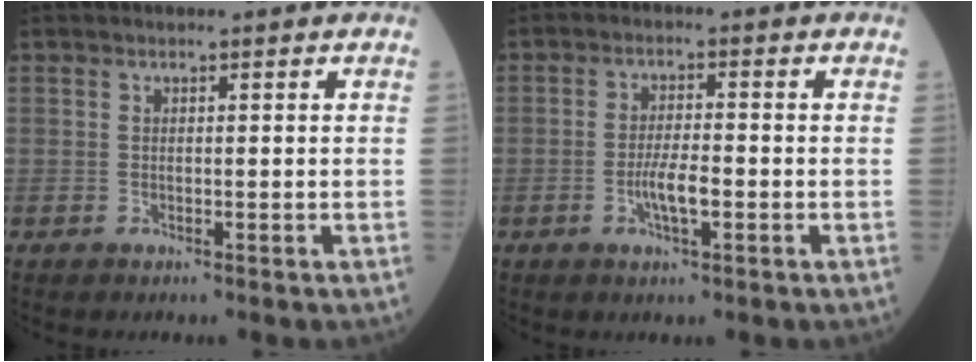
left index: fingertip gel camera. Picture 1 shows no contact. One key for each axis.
{"total": 4.2, "fx": -2.0, "fy": 0.8, "fz": 3.6, "tx": -0.072, "ty": -0.006, "tz": -0.036}